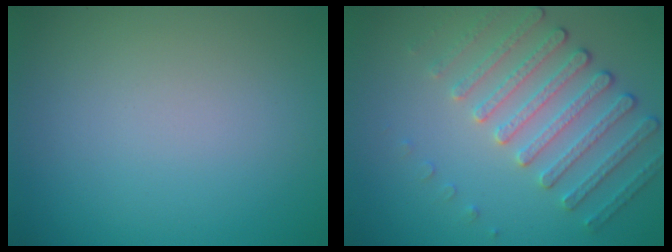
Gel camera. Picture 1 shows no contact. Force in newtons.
{"total": 4.4, "press": 3.7, "slide": 2.4}